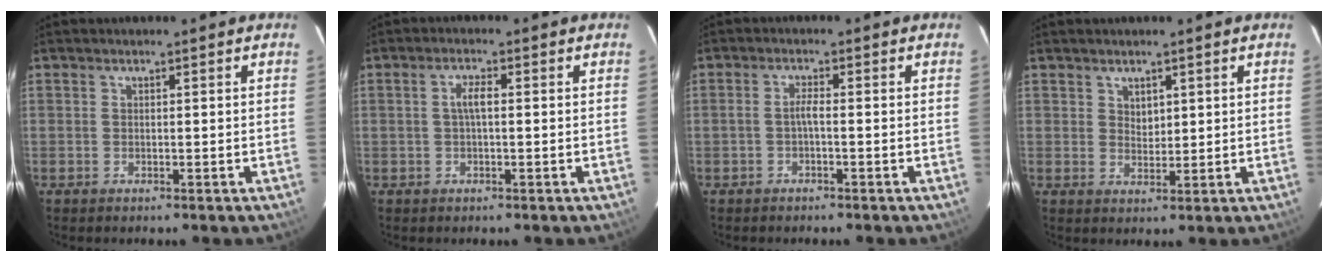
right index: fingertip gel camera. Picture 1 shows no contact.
{"total": 2.5, "force": [0.1, 0.7, 2.4], "torque": [-0.048, 0.006, 0.001]}
{"total": 1.6, "force": [-0.7, 0.0, 1.5], "torque": [-0.029, 0.004, -0.014]}
{"total": 2.2, "force": [1.4, 1.5, 1.0], "torque": [-0.012, 0.002, 0.027]}